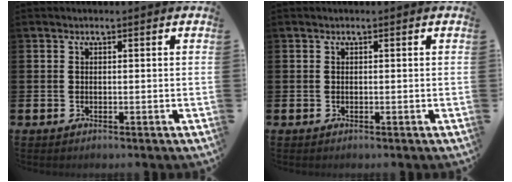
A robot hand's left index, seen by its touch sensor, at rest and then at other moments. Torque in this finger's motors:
{"motor_torque": [0.00, 0.00, -0.04, 0.00]}